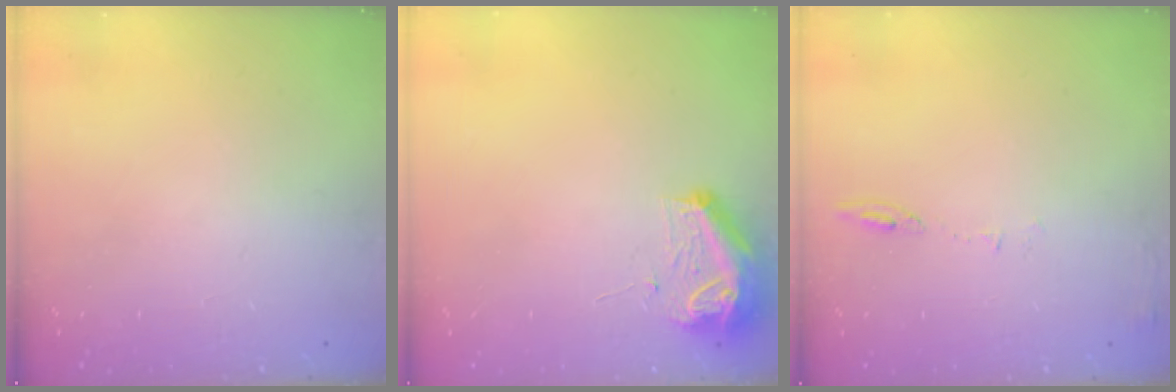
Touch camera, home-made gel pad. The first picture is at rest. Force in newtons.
{"total": 9.0, "press": 8.9, "slide": 1.1}
{"total": 6.2, "press": 6.2, "slide": 0.9}